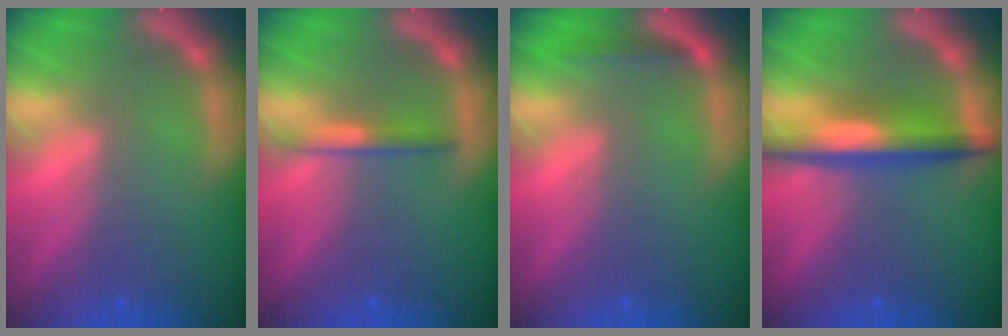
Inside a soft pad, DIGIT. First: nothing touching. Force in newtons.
{"total": 2.0}
{"total": 1.4}
{"total": 5.5}